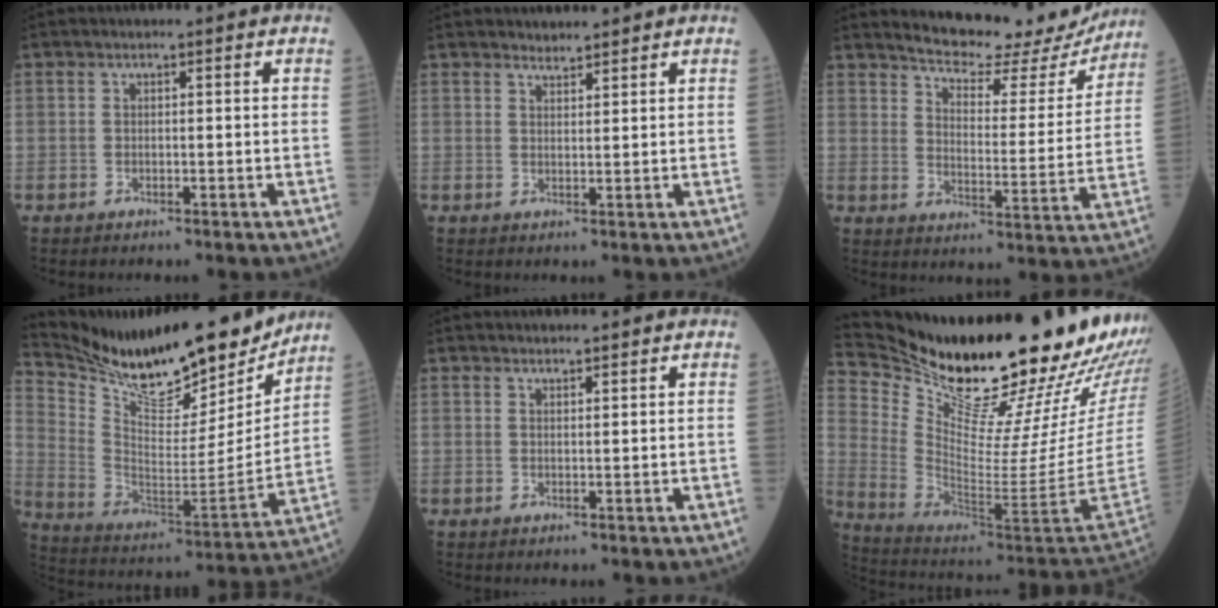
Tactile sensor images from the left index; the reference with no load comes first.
{"total": 2.4, "force": [2.4, 0.3, 0.0], "torque": [-0.007, 0.010, 0.042]}
{"total": 16.8, "force": [15.8, 3.6, 4.4], "torque": [-0.053, -0.034, 0.194]}
{"total": 23.1, "force": [20.2, 5.1, 9.8], "torque": [-0.186, -0.036, 0.321]}
{"total": 3.2, "force": [3.1, 0.2, 0.7], "torque": [-0.013, 0.015, 0.040]}
{"total": 34.0, "force": [28.3, 2.0, 18.6], "torque": [-0.320, -0.116, 0.407]}